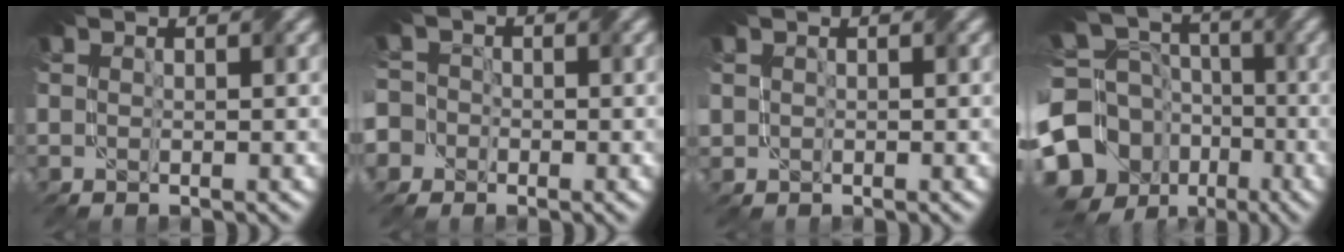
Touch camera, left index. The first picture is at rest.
{"total": 5.4, "force": [-2.6, 4.6, 1.2], "torque": [-0.030, 0.007, -0.068]}
{"total": 0.9, "force": [0.4, 0.8, 0.0], "torque": [0.001, -0.002, 0.009]}
{"total": 14.3, "force": [-5.8, 11.7, 5.9], "torque": [-0.149, -0.014, -0.112]}